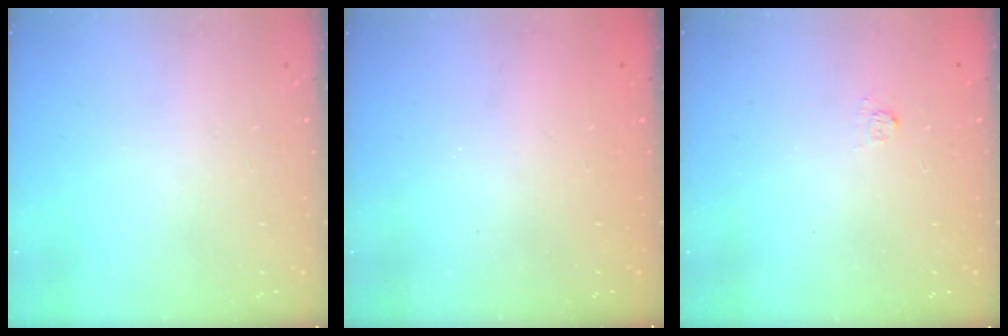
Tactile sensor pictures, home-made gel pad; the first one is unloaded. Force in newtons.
{"total": 2.5, "press": 2.4, "slide": 0.8}
{"total": 2.2, "press": 2.0, "slide": 0.9}